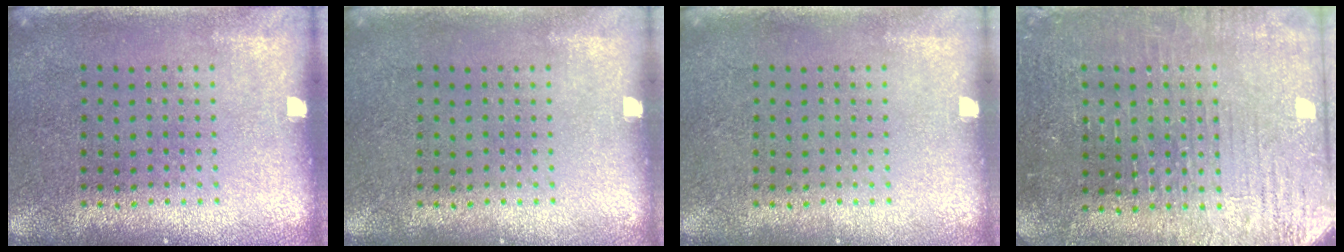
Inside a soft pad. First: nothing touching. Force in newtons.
{"total": 0.0}
{"total": 0.0}
{"total": 3.1, "press": 3.1, "slide": 0.4}